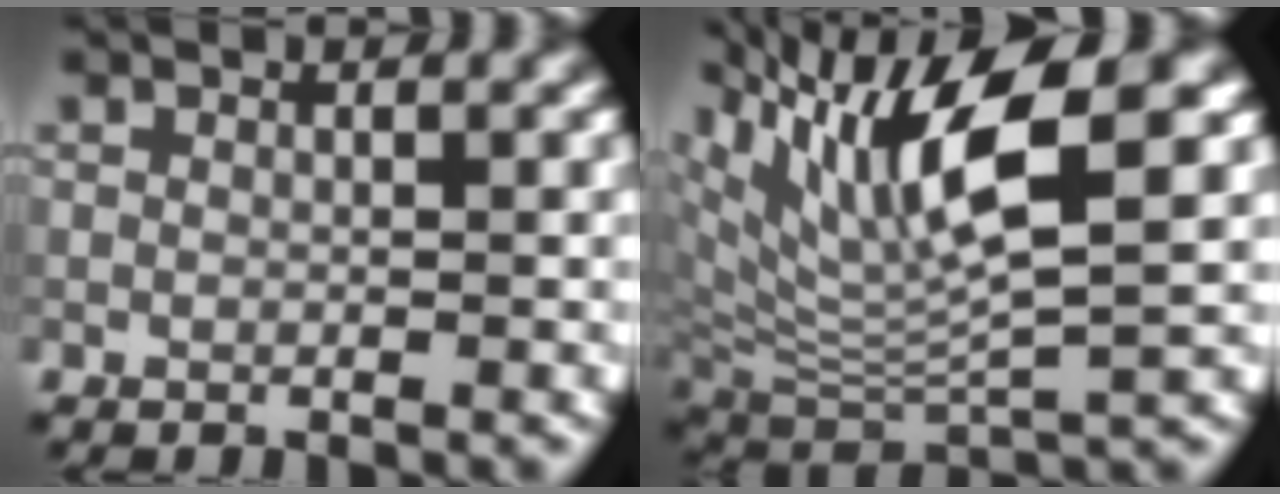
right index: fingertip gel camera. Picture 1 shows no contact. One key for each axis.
{"total": 10.8, "fx": 4.8, "fy": 3.2, "fz": 9.1, "tx": -0.181, "ty": 0.004, "tz": 0.095}